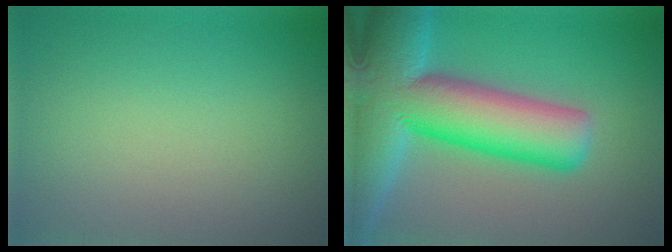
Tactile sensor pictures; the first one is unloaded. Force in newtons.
{"total": 15.6, "press": 15.6, "slide": 0.7}